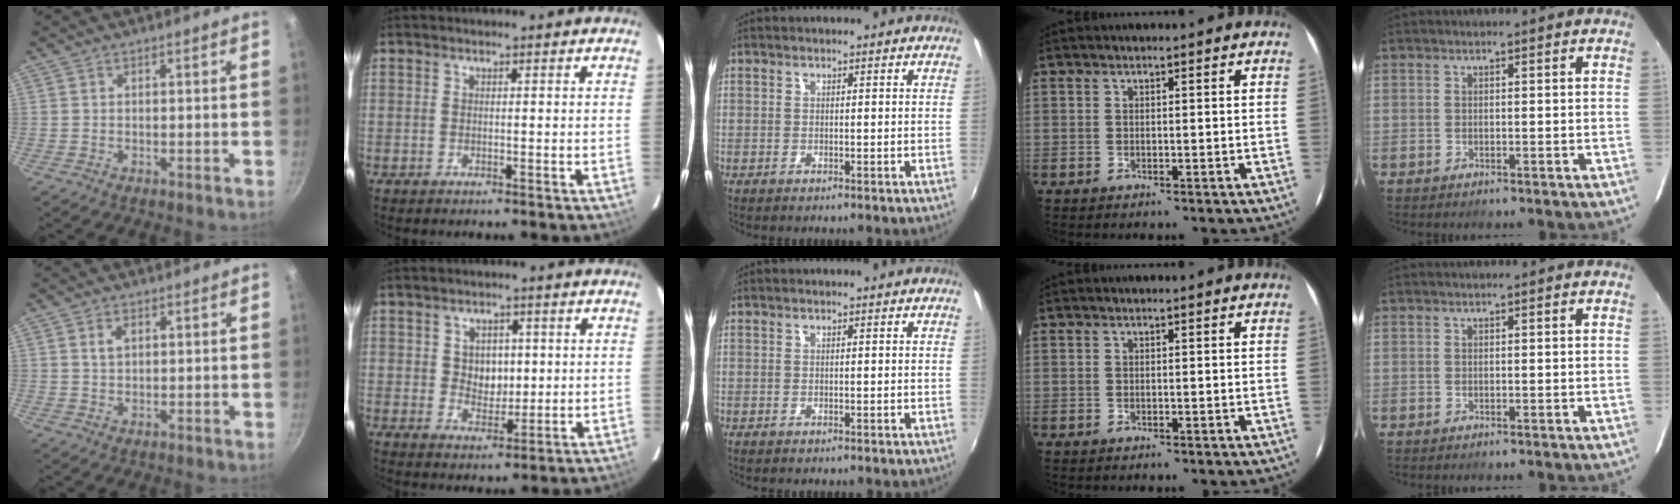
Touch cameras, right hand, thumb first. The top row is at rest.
{"thumb": {"total": 2.7, "force": [1.0, 1.7, 1.8], "torque": [-0.024, 0.001, 0.019]}, "index": {"total": 5.4, "force": [0.8, 4.4, 3.1], "torque": [-0.048, 0.006, 0.020]}}